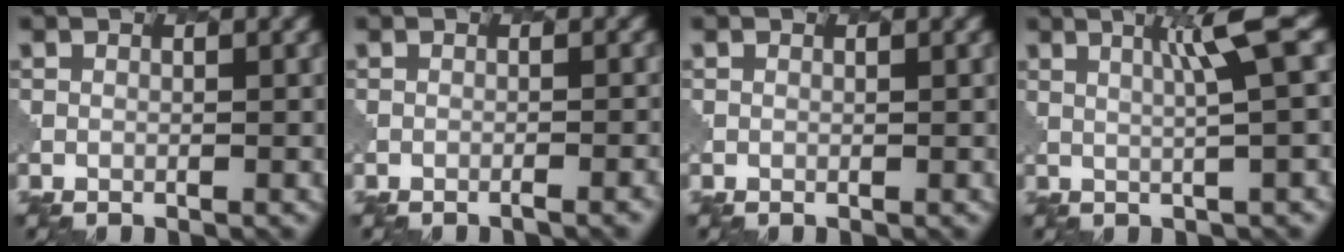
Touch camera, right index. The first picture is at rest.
{"total": 1.5, "force": [-0.9, 0.2, 1.1], "torque": [-0.005, 0.004, -0.017]}
{"total": 0.0}
{"total": 4.3, "force": [1.6, 0.3, 4.0], "torque": [-0.056, 0.013, 0.032]}